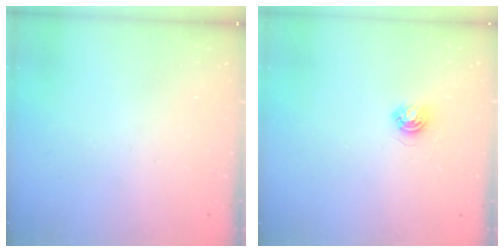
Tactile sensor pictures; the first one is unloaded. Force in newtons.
{"total": 4.0, "press": 4.0, "slide": 0.5}